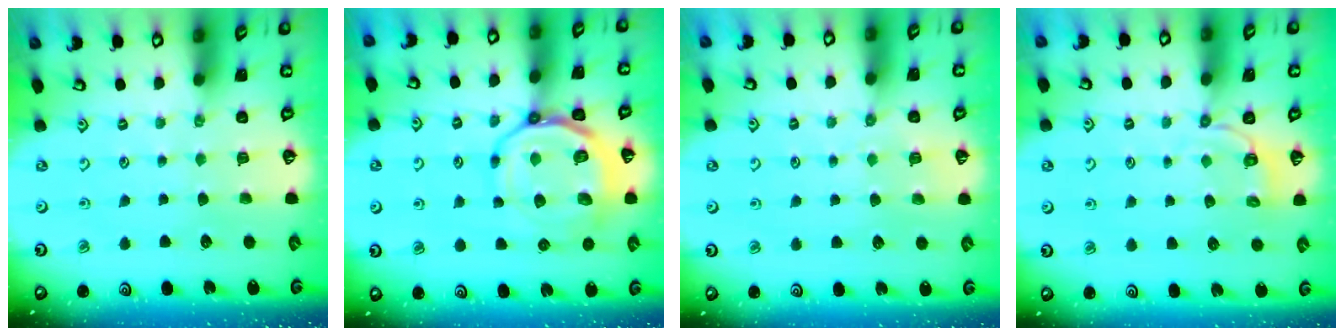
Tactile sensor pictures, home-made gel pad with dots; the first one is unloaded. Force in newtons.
{"total": 15.1, "press": 14.9, "slide": 2.1}
{"total": 4.0, "press": 4.0, "slide": 0.8}
{"total": 3.0, "press": 1.8, "slide": 2.4}